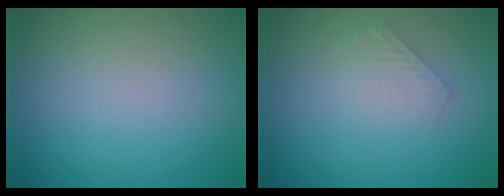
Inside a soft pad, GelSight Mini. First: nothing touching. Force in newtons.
{"total": 1.5, "press": 1.5, "slide": 0.3}